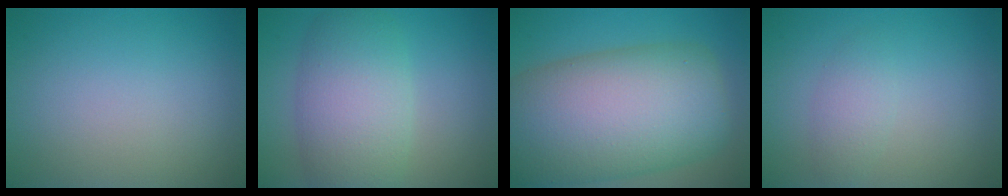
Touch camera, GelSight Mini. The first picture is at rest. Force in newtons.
{"total": 7.1, "press": 7.1, "slide": 0.4}
{"total": 15.4, "press": 15.3, "slide": 0.5}
{"total": 1.7, "press": 1.7, "slide": 0.0}